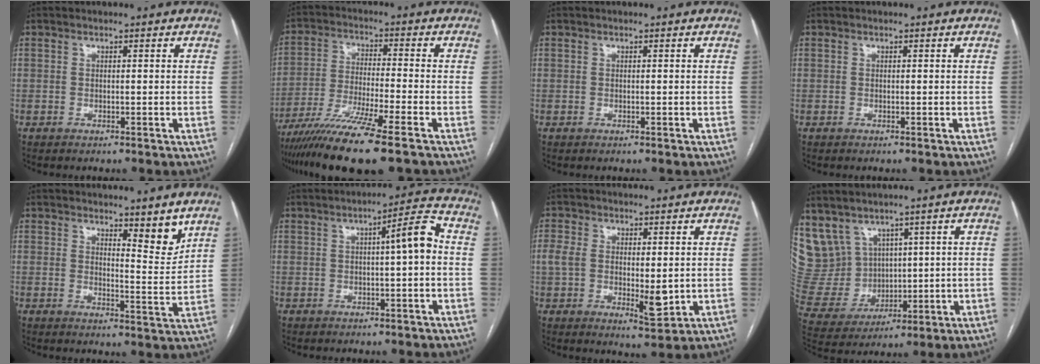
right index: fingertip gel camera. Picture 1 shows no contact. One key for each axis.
{"total": 13.3, "fx": -9.7, "fy": -0.8, "fz": 9.0, "tx": -0.170, "ty": -0.040, "tz": -0.167}
{"total": 0.0}
{"total": 0.0}
{"total": 4.8, "fx": 3.8, "fy": 0.9, "fz": 2.8, "tx": -0.035, "ty": -0.024, "tz": 0.056}
{"total": 5.5, "fx": 0.2, "fy": 0.5, "fz": 5.5, "tx": -0.078, "ty": 0.017, "tz": 0.000}
{"total": 7.8, "fx": -0.2, "fy": 3.5, "fz": 7.0, "tx": -0.131, "ty": -0.005, "tz": 0.005}
{"total": 11.4, "fx": 6.1, "fy": 9.2, "fz": 2.9, "tx": -0.087, "ty": 0.047, "tz": 0.160}